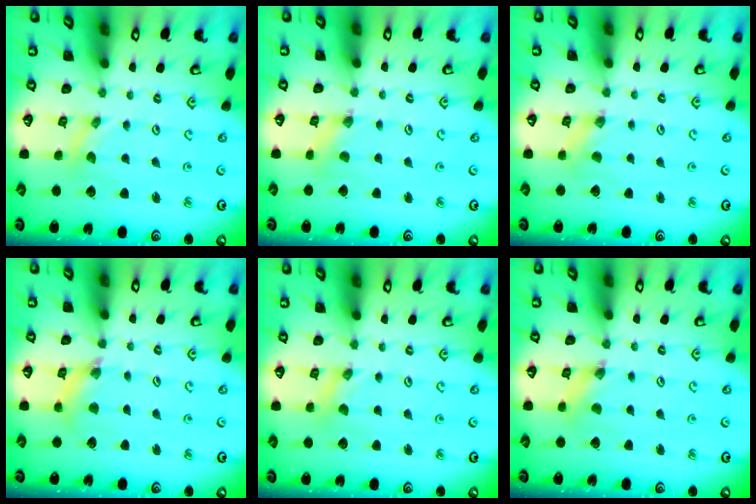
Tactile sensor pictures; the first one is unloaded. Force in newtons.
{"total": 1.4, "press": 1.3, "slide": 0.3}
{"total": 1.3, "press": 1.3, "slide": 0.2}
{"total": 6.8, "press": 6.8, "slide": 0.8}
{"total": 0.6, "press": 0.6, "slide": 0.2}
{"total": 1.5, "press": 1.4, "slide": 0.3}